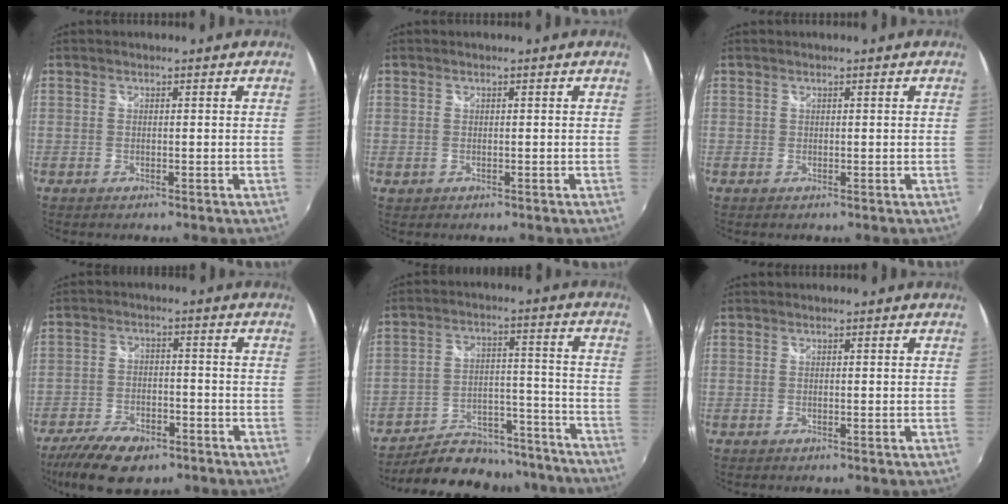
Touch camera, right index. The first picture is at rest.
{"total": 0.6, "force": [0.0, 0.6, 0.2], "torque": [0.001, 0.001, 0.000]}
{"total": 0.0}
{"total": 14.1, "force": [-9.7, 6.6, 7.8], "torque": [-0.187, -0.025, -0.165]}
{"total": 22.8, "force": [-19.9, 8.7, 6.7], "torque": [-0.127, 0.043, -0.255]}
{"total": 0.0}